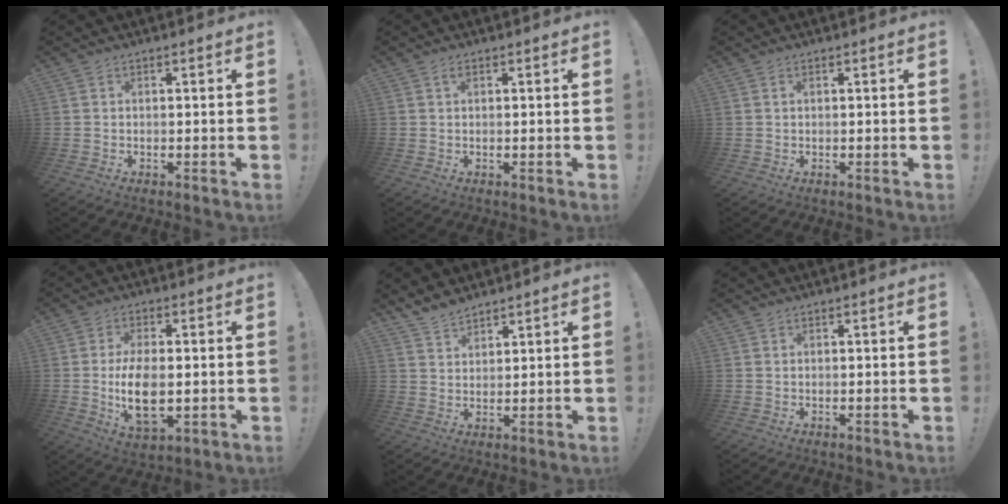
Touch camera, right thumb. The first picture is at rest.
{"total": 1.0, "force": [0.3, 0.4, 0.9], "torque": [-0.020, 0.003, 0.004]}
{"total": 0.7, "force": [0.4, 0.3, 0.6], "torque": [-0.012, 0.002, 0.007]}
{"total": 11.4, "force": [-1.0, 6.1, 9.6], "torque": [-0.183, -0.014, -0.021]}
{"total": 4.9, "force": [4.5, 1.6, 1.4], "torque": [-0.037, -0.024, 0.088]}
{"total": 0.0}